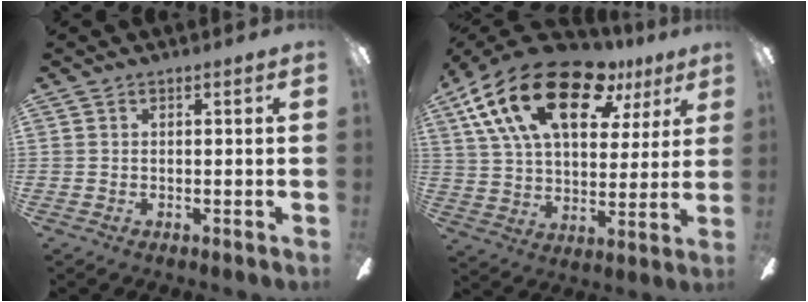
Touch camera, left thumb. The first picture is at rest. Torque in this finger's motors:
{"motor_torque": [0.50, 1.02, 1.36, -1.41, 0.59]}